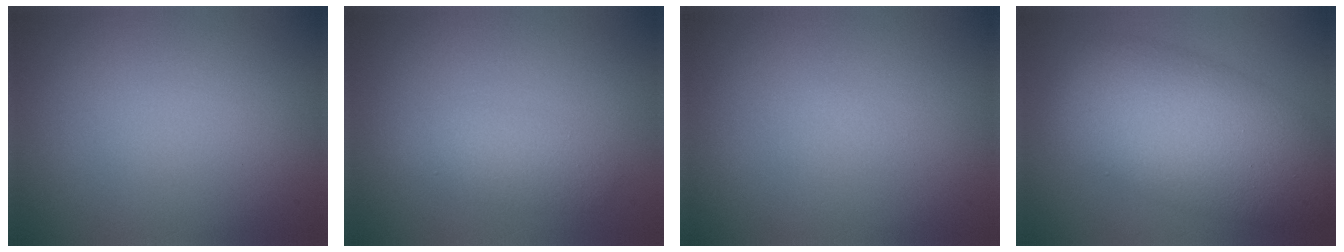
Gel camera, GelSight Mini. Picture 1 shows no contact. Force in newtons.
{"total": 2.2, "press": 2.2, "slide": 0.1}
{"total": 0.0}
{"total": 10.2, "press": 10.2, "slide": 0.1}